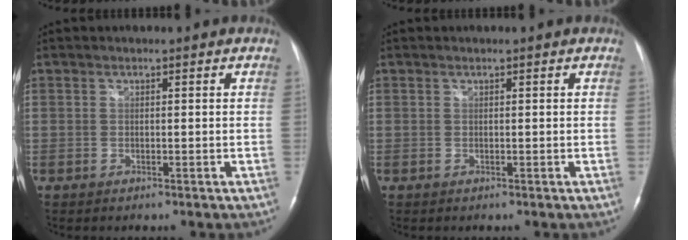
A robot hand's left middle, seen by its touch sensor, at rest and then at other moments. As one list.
[{"total": 0.0}]